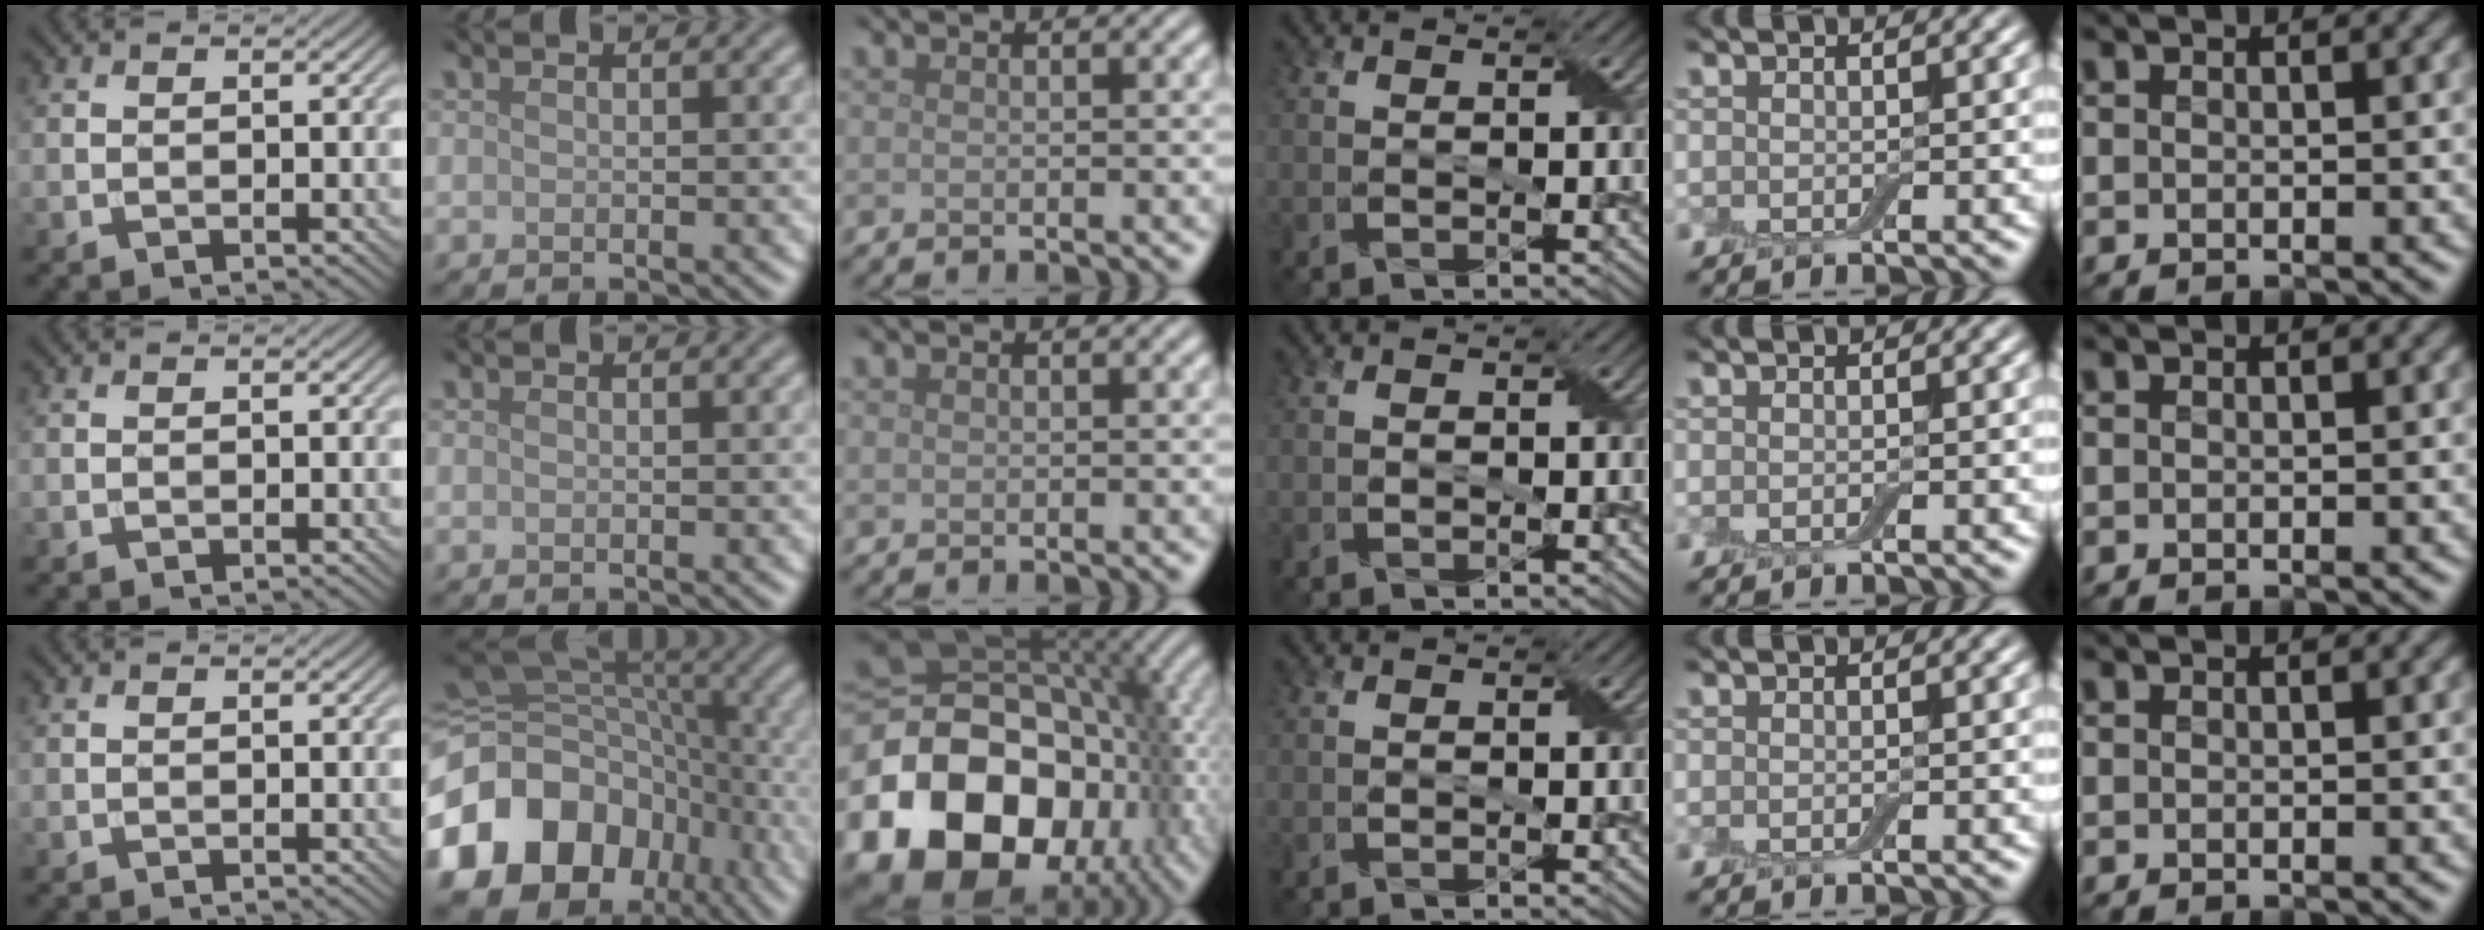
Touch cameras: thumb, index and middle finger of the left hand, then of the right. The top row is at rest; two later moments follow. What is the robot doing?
{"motion": "fold", "object": "cloth"}